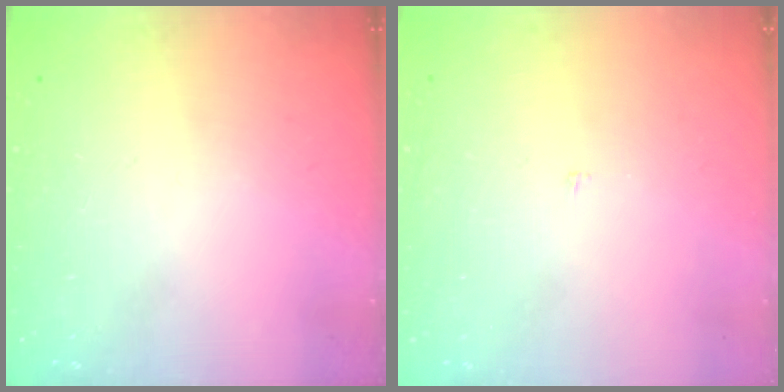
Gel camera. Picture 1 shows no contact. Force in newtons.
{"total": 2.2, "press": 2.2, "slide": 0.2}